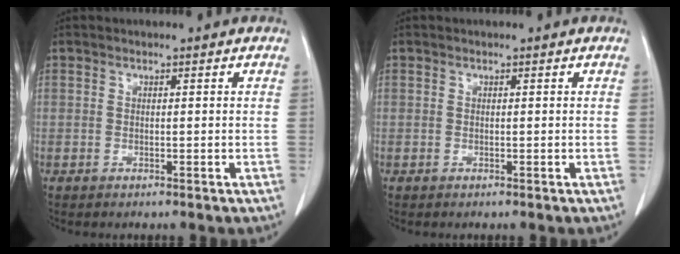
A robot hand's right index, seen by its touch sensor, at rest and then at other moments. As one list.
[{"total": 0.0}]